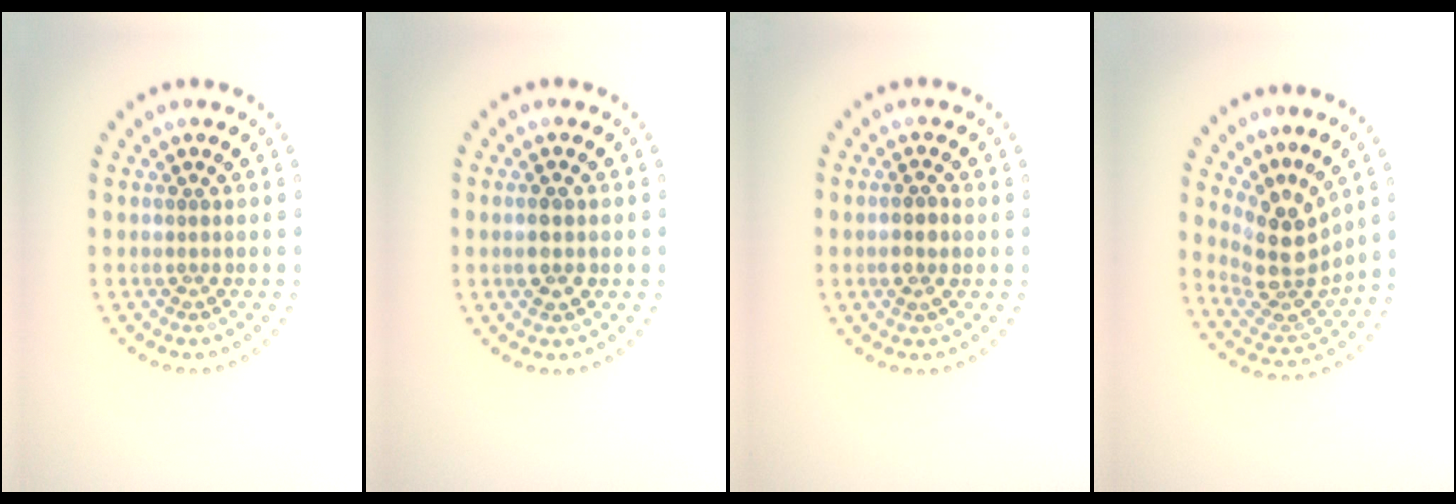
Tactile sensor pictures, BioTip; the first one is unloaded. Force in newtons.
{"total": 2.2, "press": 2.2, "slide": 0.1}
{"total": 1.3, "press": 1.2, "slide": 0.5}
{"total": 4.4, "press": 3.3, "slide": 2.9}